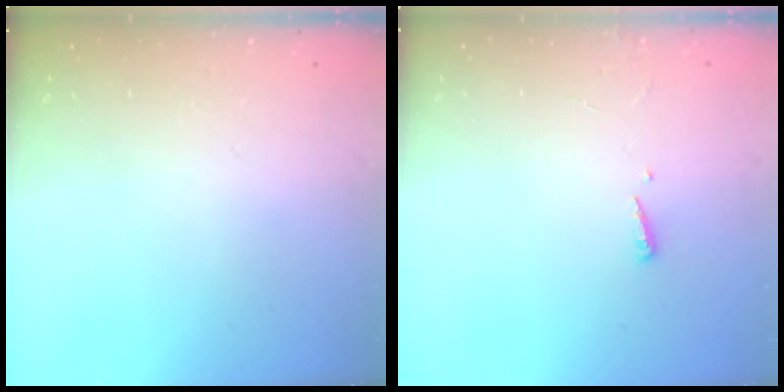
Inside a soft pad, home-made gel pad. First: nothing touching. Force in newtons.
{"total": 2.4, "press": 2.4, "slide": 0.2}